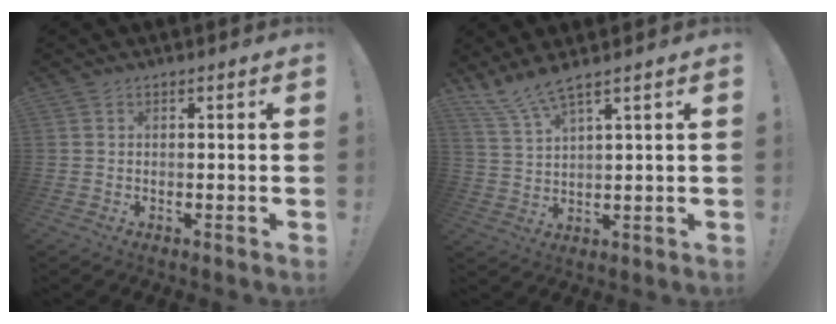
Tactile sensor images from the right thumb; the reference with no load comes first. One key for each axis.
{"total": 6.2, "fx": 5.2, "fy": 0.2, "fz": 3.5, "tx": -0.087, "ty": -0.021, "tz": 0.096}